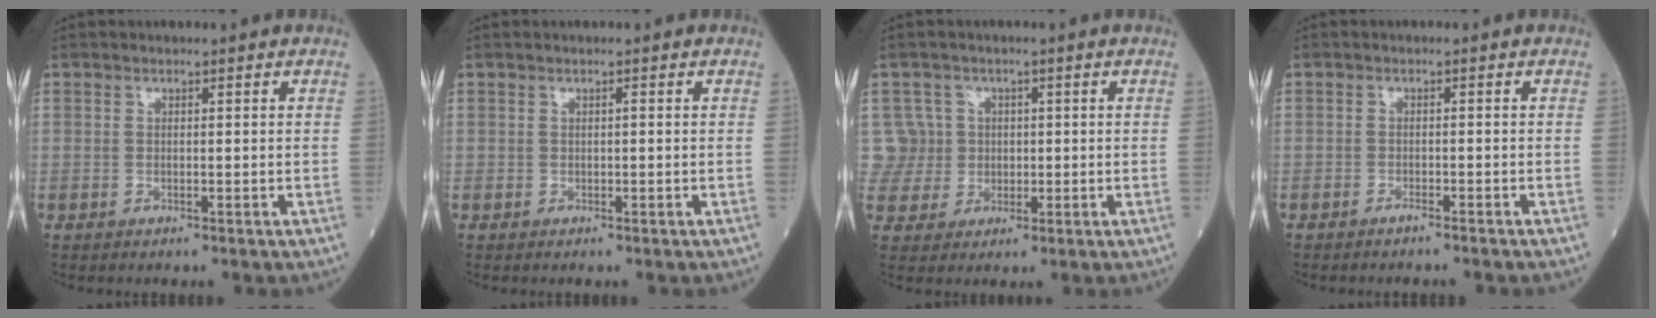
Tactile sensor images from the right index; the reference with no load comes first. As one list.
[{"total": 0.0}, {"total": 5.5, "force": [1.1, 5.3, -0.7], "torque": [0.033, 0.018, 0.023]}, {"total": 0.9, "force": [-0.9, 0.0, 0.2], "torque": [-0.004, 0.001, -0.014]}]